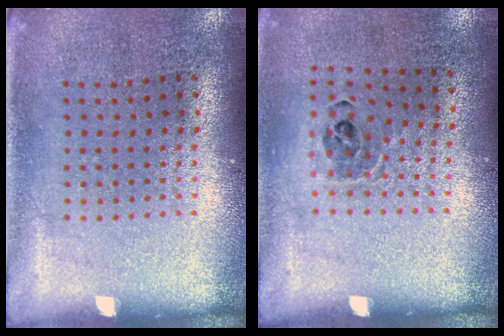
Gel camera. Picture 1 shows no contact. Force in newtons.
{"total": 0.9, "press": 0.8, "slide": 0.4}